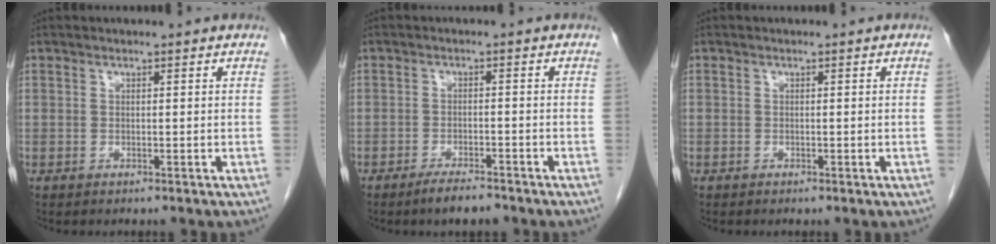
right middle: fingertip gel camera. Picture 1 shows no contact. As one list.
[{"total": 3.8, "force": [-3.0, 0.6, 2.2], "torque": [-0.044, -0.005, -0.050]}, {"total": 0.0}]